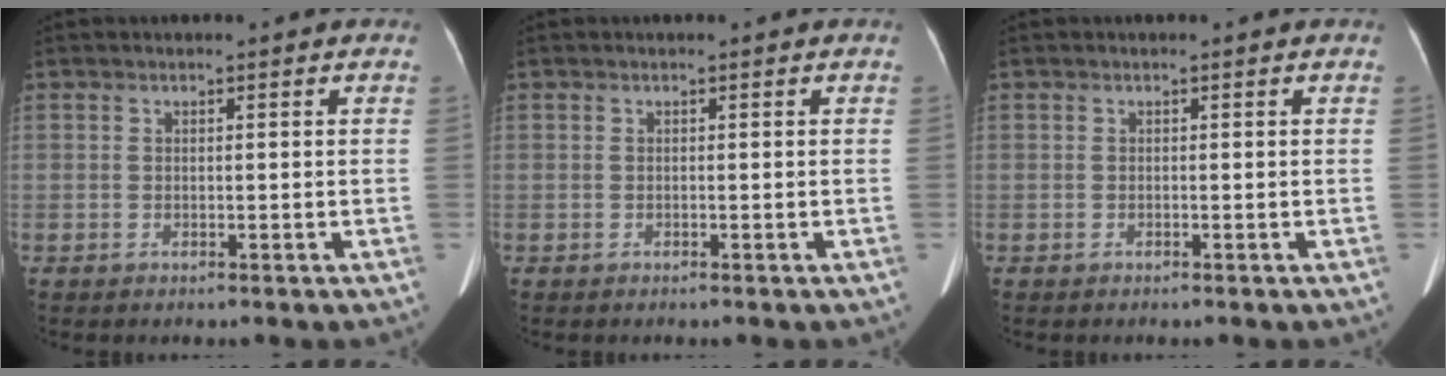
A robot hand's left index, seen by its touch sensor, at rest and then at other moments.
{"total": 0.0}
{"total": 0.0}